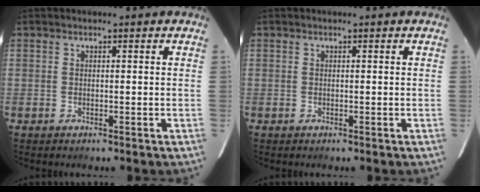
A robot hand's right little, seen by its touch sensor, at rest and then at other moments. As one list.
[{"total": 0.0}]